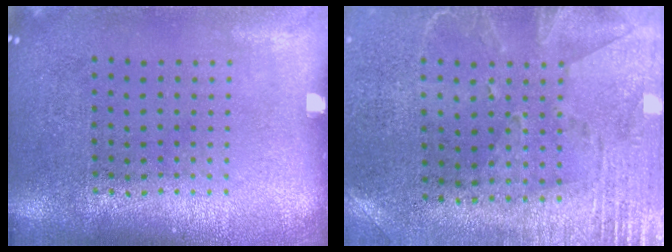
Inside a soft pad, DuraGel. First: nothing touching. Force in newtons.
{"total": 2.7, "press": 2.3, "slide": 1.5}